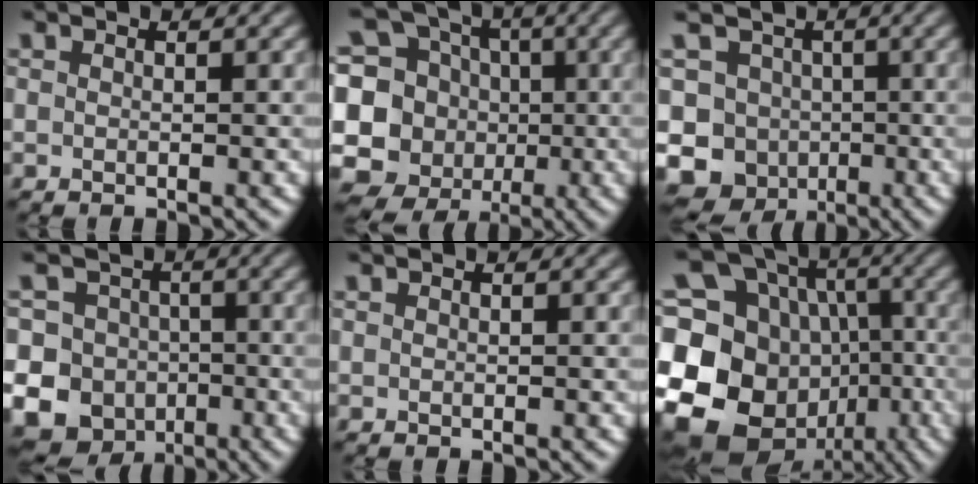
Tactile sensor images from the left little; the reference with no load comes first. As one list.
[{"total": 14.5, "force": [-1.0, 13.8, 4.3], "torque": [-0.138, 0.024, -0.028]}, {"total": 9.3, "force": [-2.6, 8.4, 3.1], "torque": [-0.053, -0.005, -0.055]}, {"total": 15.2, "force": [-4.7, 13.7, 4.5], "torque": [-0.110, -0.015, -0.100]}, {"total": 0.0}, {"total": 18.9, "force": [-5.5, 16.1, 8.2], "torque": [-0.211, -0.011, -0.098]}]